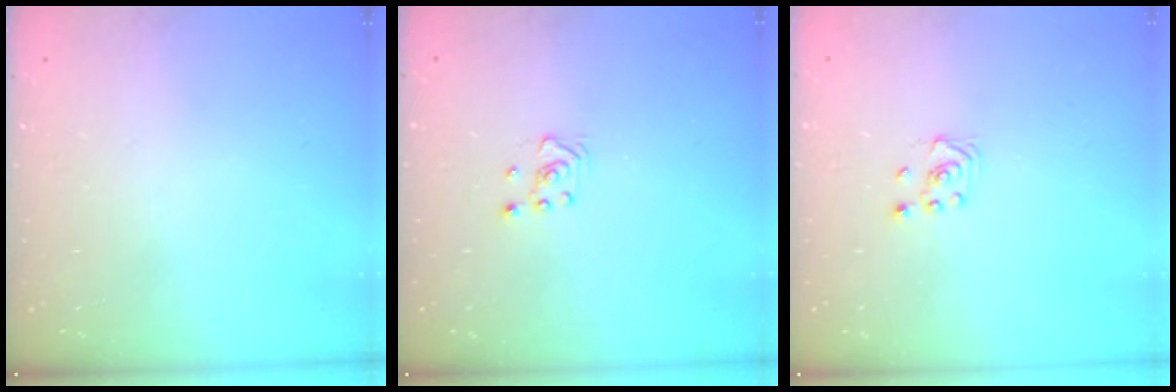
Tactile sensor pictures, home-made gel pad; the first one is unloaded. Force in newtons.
{"total": 2.8, "press": 2.6, "slide": 1.1}
{"total": 1.9, "press": 1.8, "slide": 0.6}